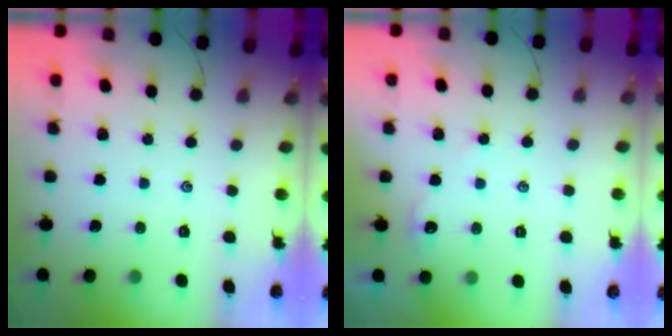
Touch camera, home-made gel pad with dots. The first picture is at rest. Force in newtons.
{"total": 2.9, "press": 2.9, "slide": 0.4}